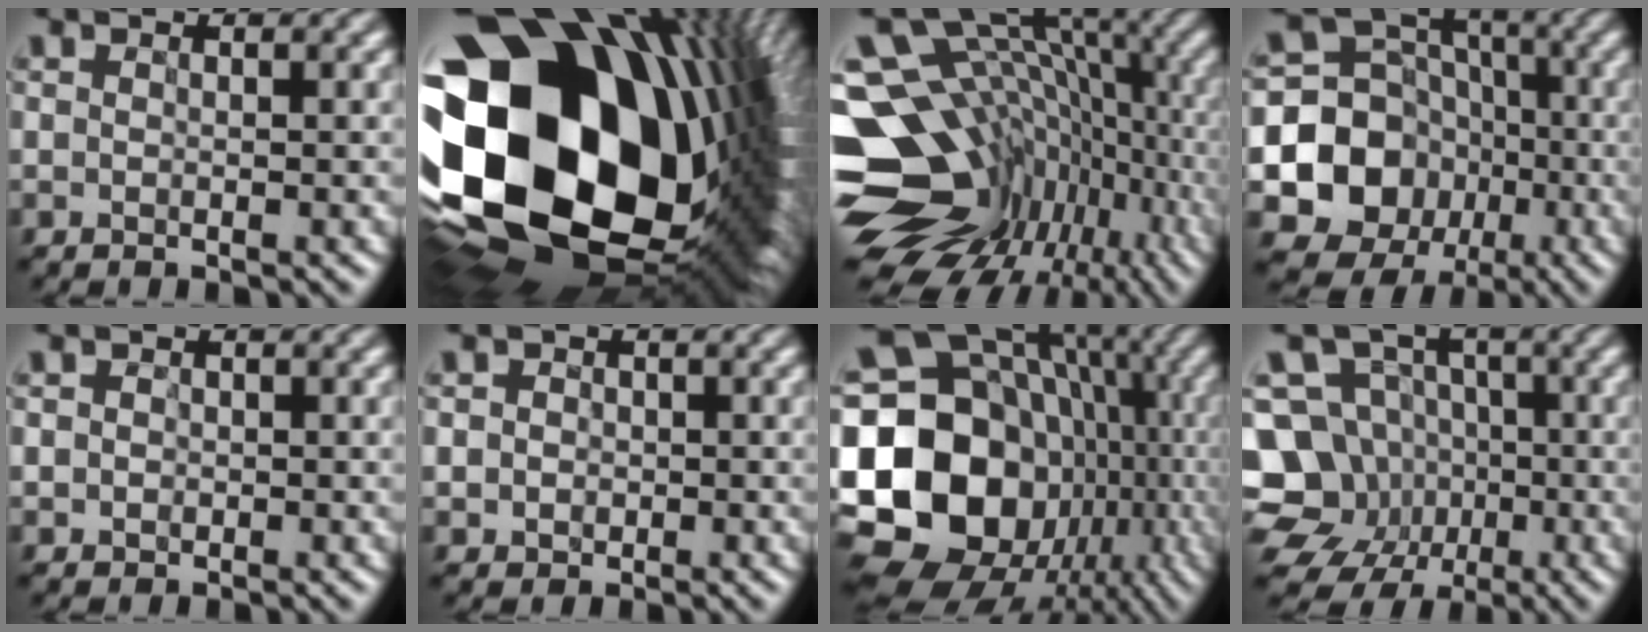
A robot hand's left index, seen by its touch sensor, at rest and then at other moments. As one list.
[{"total": 23.2, "force": [0.9, 16.5, 16.3], "torque": [-0.334, -0.088, 0.060]}, {"total": 16.4, "force": [-2.8, 12.6, 10.2], "torque": [-0.181, 0.011, -0.013]}, {"total": 11.7, "force": [-2.3, 10.4, 5.0], "torque": [-0.115, -0.020, -0.055]}, {"total": 1.8, "force": [0.5, 1.7, 0.6], "torque": [0.011, 0.015, -0.013]}, {"total": 3.1, "force": [0.4, 2.9, 1.0], "torque": [0.004, 0.028, -0.012]}, {"total": 21.5, "force": [-1.9, 18.0, 11.6], "torque": [-0.219, 0.003, -0.055]}, {"total": 15.0, "force": [-3.9, 13.7, 4.7], "torque": [-0.140, -0.005, -0.084]}]